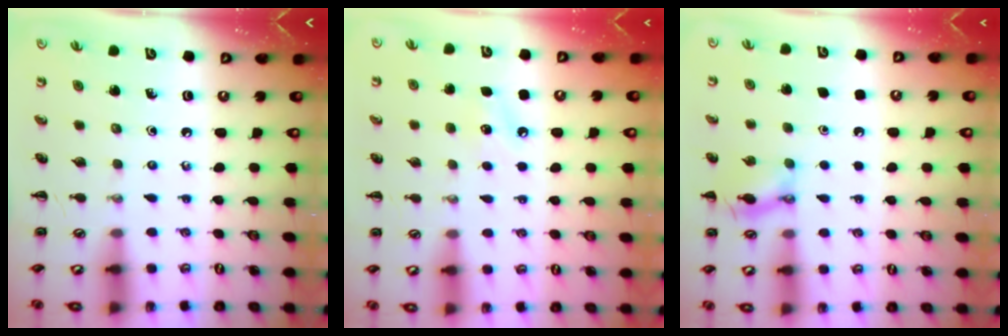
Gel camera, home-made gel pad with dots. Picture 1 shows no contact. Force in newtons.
{"total": 6.3, "press": 6.0, "slide": 1.6}
{"total": 1.6, "press": 1.6, "slide": 0.1}